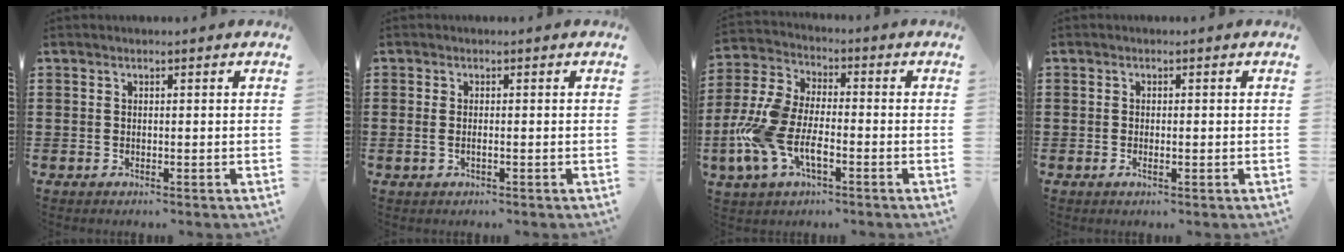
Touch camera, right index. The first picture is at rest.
{"total": 1.0, "force": [-0.3, 0.2, 0.9], "torque": [-0.018, -0.002, -0.004]}
{"total": 9.0, "force": [-3.2, 4.5, 7.1], "torque": [-0.194, -0.011, -0.068]}
{"total": 1.2, "force": [-0.2, 0.4, 1.1], "torque": [-0.019, 0.000, -0.003]}